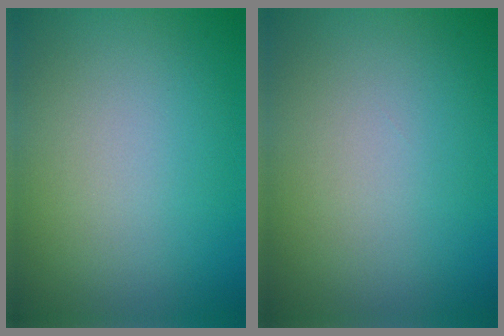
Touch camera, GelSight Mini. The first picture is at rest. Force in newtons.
{"total": 0.0}